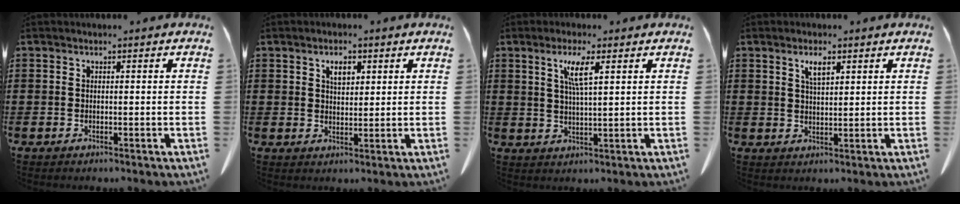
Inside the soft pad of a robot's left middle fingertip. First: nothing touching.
{"total": 2.6, "force": [1.4, 1.2, 1.8], "torque": [-0.024, -0.002, 0.021]}
{"total": 4.7, "force": [2.2, 0.5, 4.1], "torque": [-0.086, 0.003, 0.035]}
{"total": 2.8, "force": [1.8, 0.8, 2.0], "torque": [-0.036, 0.000, 0.029]}